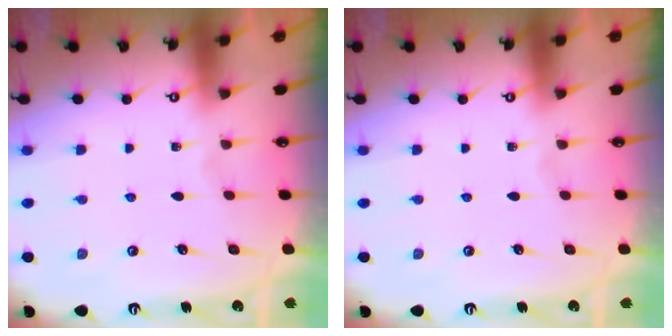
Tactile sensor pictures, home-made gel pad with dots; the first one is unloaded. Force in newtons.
{"total": 0.0}